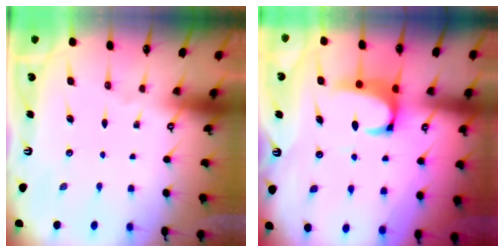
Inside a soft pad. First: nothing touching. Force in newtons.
{"total": 2.1, "press": 1.9, "slide": 0.9}